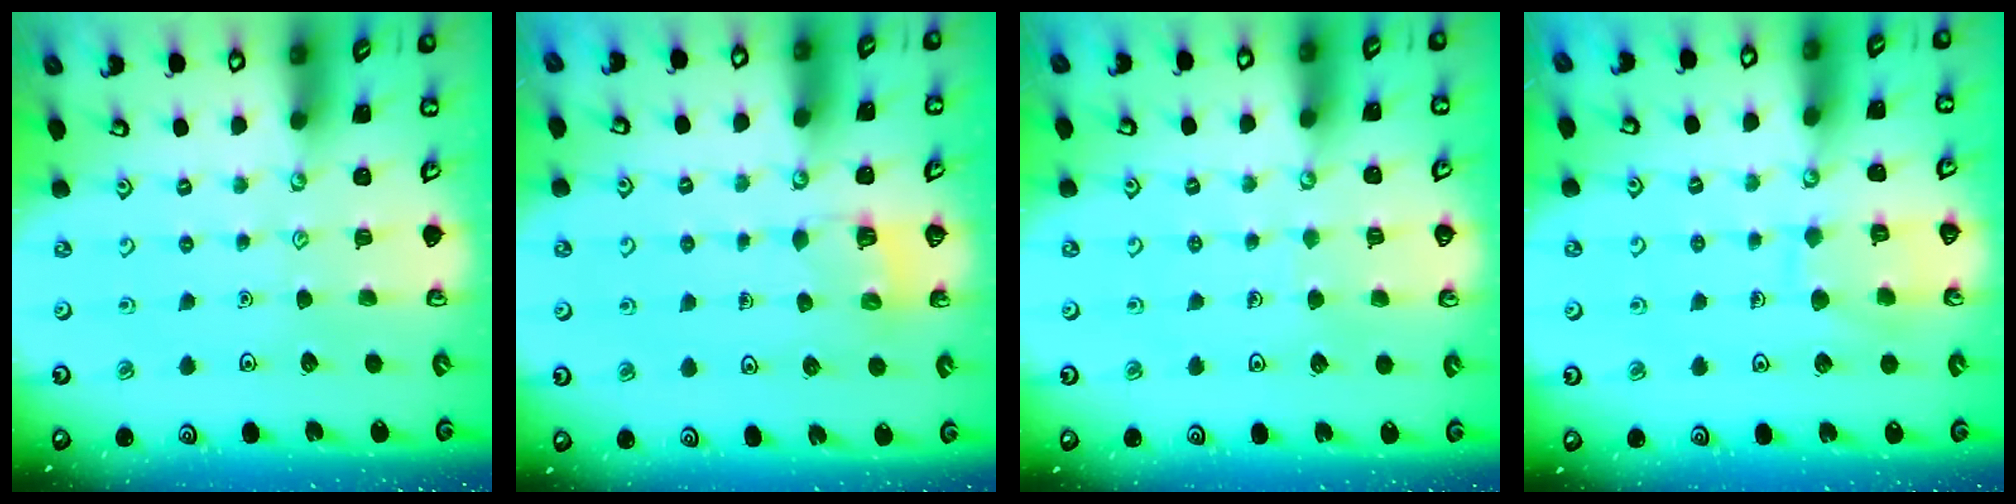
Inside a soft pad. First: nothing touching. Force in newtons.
{"total": 4.6, "press": 4.6, "slide": 0.3}
{"total": 3.3, "press": 3.3, "slide": 0.2}
{"total": 8.3, "press": 8.3, "slide": 0.4}